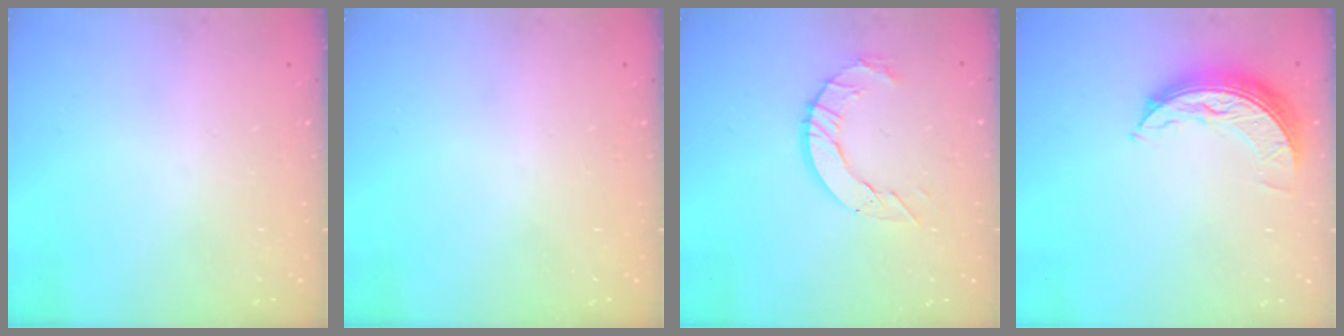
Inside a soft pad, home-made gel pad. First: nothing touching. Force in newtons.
{"total": 0.0}
{"total": 9.0, "press": 8.9, "slide": 0.8}
{"total": 7.9, "press": 7.9, "slide": 0.6}